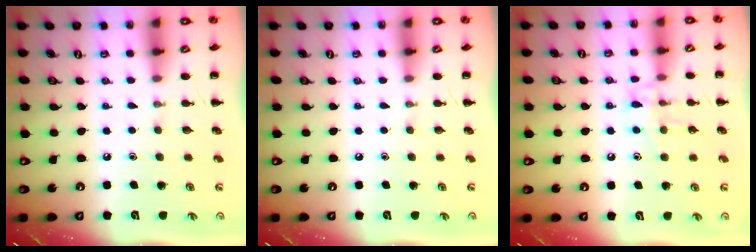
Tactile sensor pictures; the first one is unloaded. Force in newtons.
{"total": 0.0}
{"total": 9.3, "press": 9.2, "slide": 1.0}